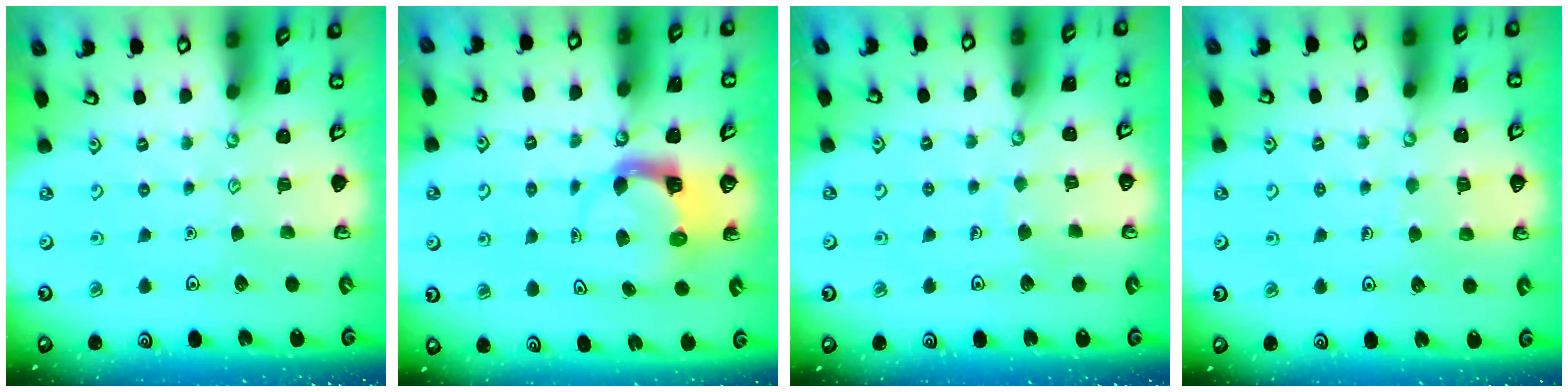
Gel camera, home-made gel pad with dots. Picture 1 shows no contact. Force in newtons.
{"total": 3.9, "press": 3.9, "slide": 0.5}
{"total": 3.8, "press": 3.8, "slide": 0.3}
{"total": 6.1, "press": 6.1, "slide": 0.4}